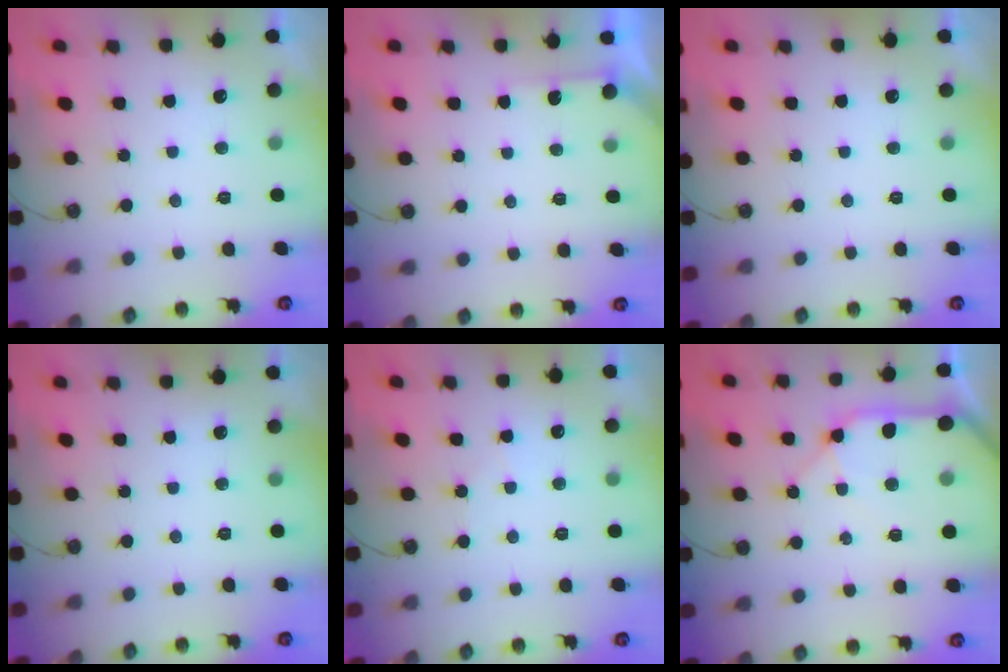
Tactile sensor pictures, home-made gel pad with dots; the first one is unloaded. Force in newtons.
{"total": 3.3, "press": 3.3, "slide": 0.5}
{"total": 0.0}
{"total": 0.0}
{"total": 3.2, "press": 3.2, "slide": 0.6}
{"total": 12.4, "press": 12.2, "slide": 1.9}